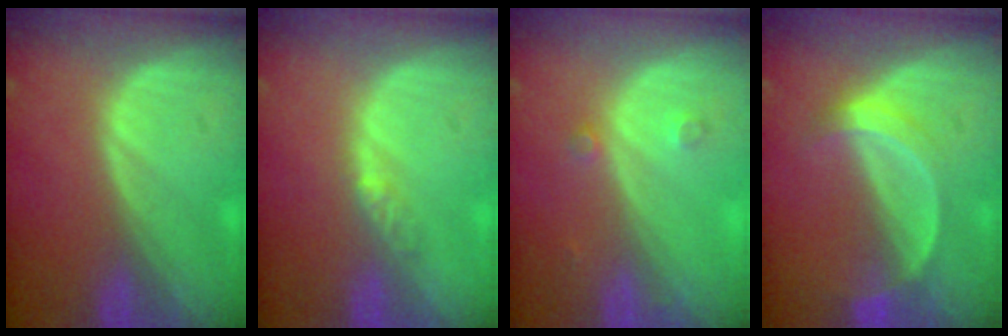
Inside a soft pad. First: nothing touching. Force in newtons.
{"total": 2.2, "press": 1.7, "slide": 1.3}
{"total": 1.9, "press": 1.6, "slide": 1.0}
{"total": 5.2, "press": 4.7, "slide": 2.2}